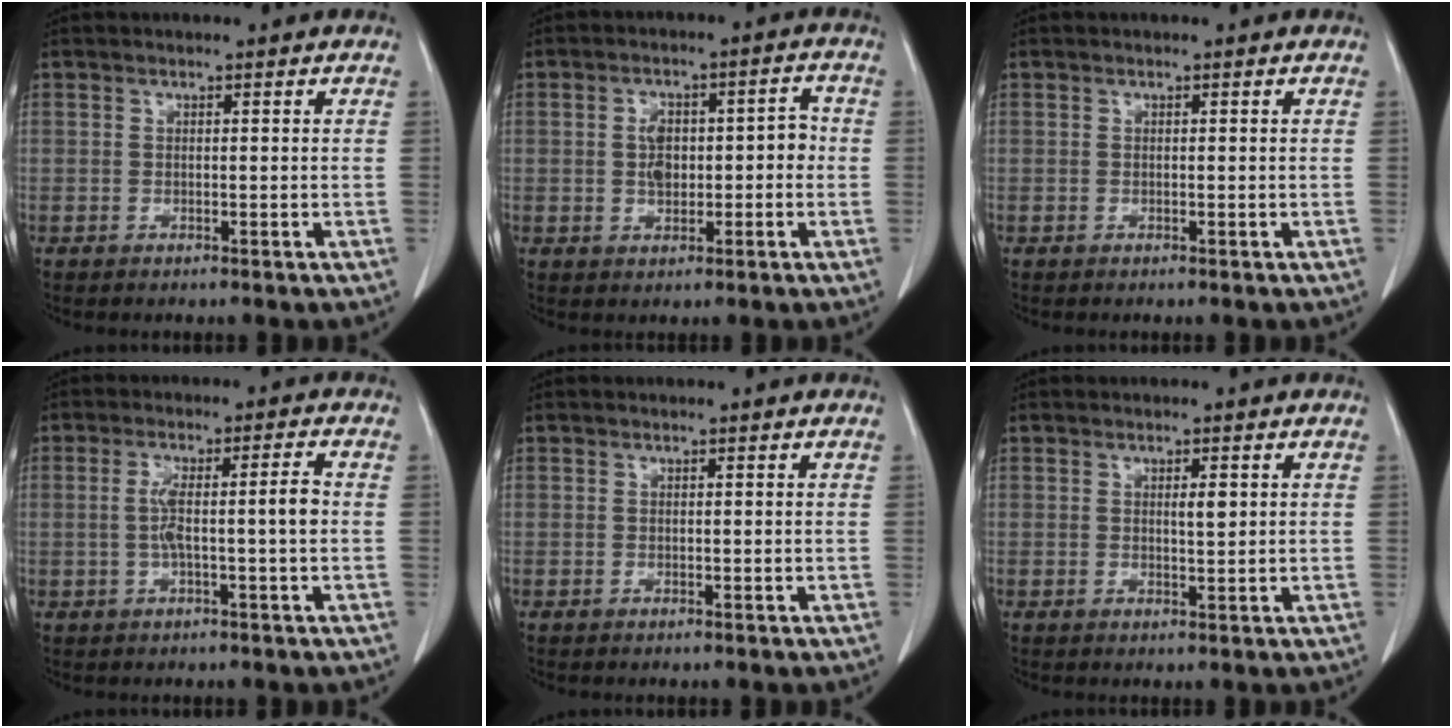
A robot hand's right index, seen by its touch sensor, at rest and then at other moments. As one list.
[{"total": 6.3, "force": [-0.4, 3.5, 5.2], "torque": [-0.082, 0.028, -0.002]}, {"total": 0.0}, {"total": 5.7, "force": [-0.5, 0.1, 5.7], "torque": [-0.107, 0.014, -0.006]}, {"total": 0.0}, {"total": 1.7, "force": [0.5, 0.4, 1.6], "torque": [-0.028, -0.002, 0.008]}]